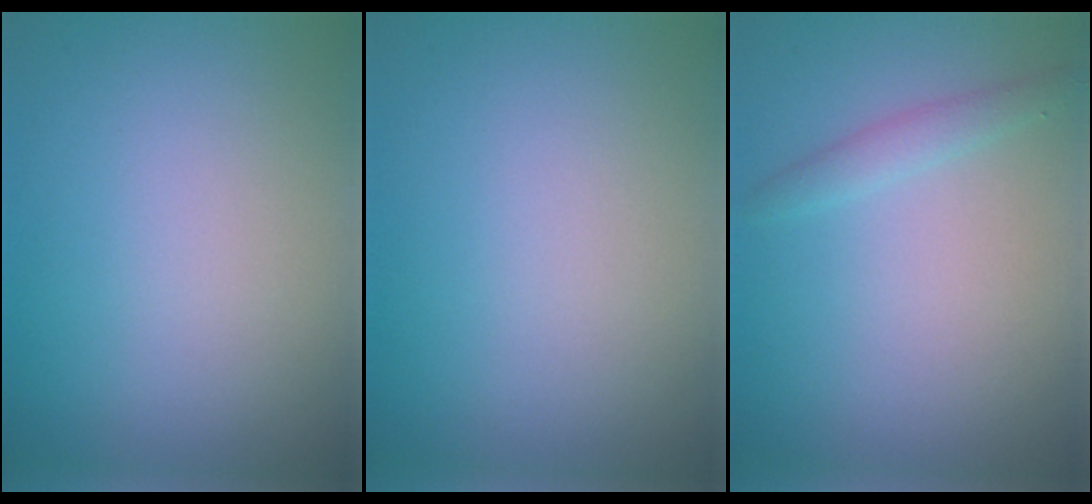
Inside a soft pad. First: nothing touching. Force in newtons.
{"total": 0.0}
{"total": 1.3, "press": 1.3, "slide": 0.1}